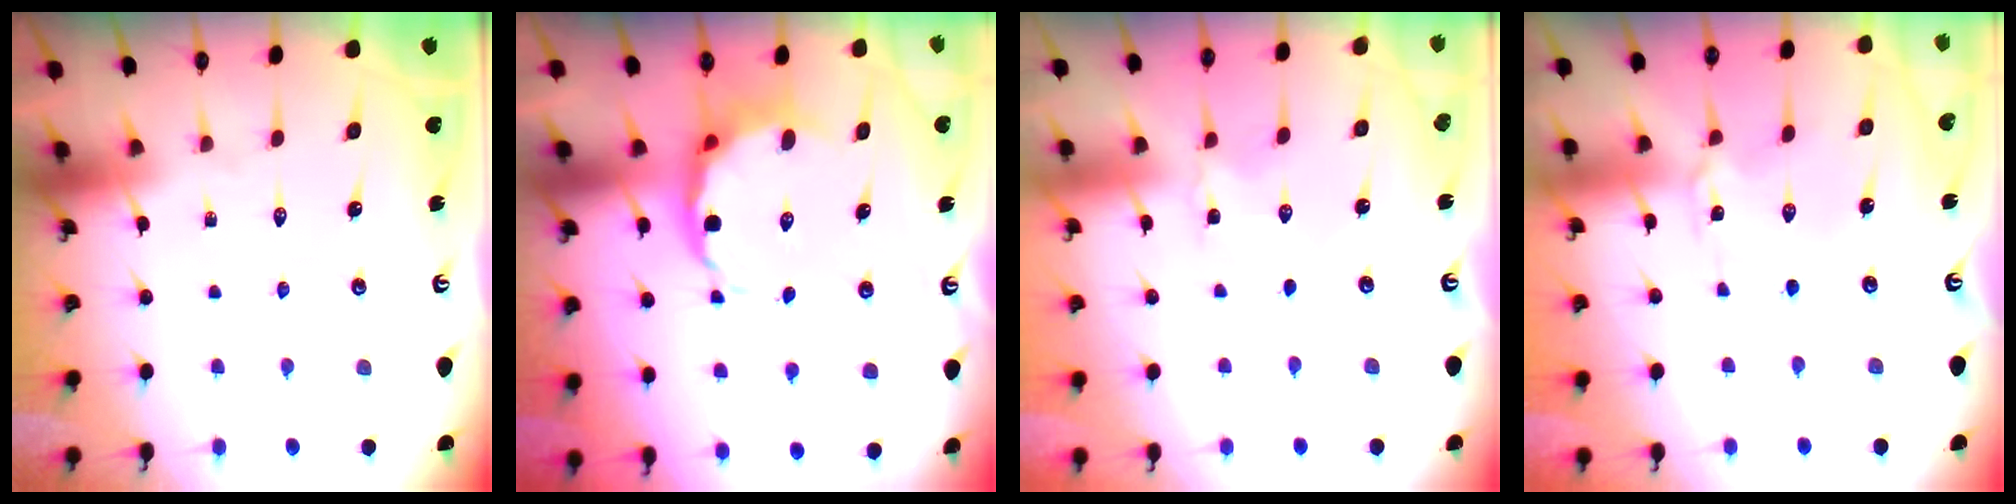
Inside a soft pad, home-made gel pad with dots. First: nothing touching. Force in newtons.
{"total": 7.2, "press": 6.9, "slide": 2.0}
{"total": 0.0}
{"total": 1.5, "press": 1.5, "slide": 0.3}